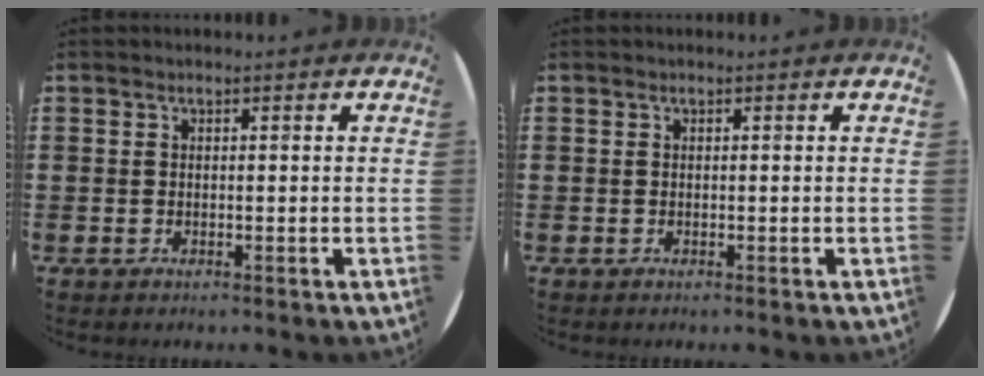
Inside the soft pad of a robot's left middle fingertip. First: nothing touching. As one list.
[{"total": 0.0}]